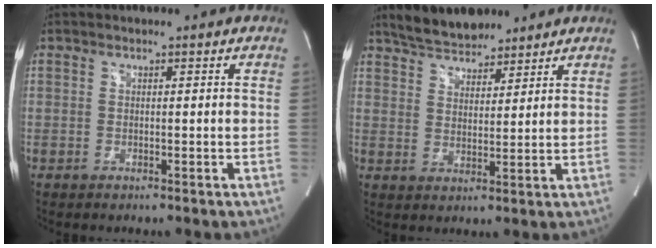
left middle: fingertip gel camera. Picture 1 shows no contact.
{"total": 8.5, "force": [7.4, 2.8, 3.0], "torque": [-0.055, 0.015, 0.135]}